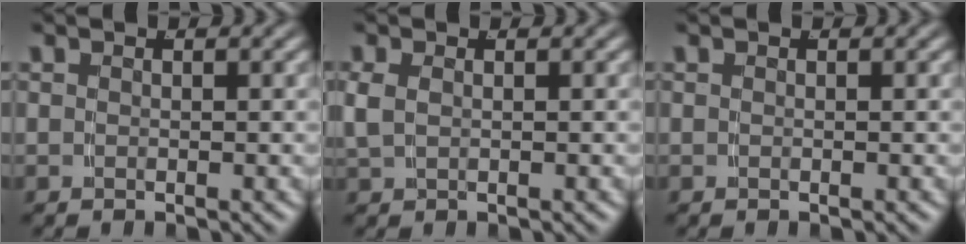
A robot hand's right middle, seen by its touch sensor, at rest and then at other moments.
{"total": 1.3, "force": [0.4, 0.7, 1.0], "torque": [-0.034, -0.003, 0.017]}
{"total": 0.0}